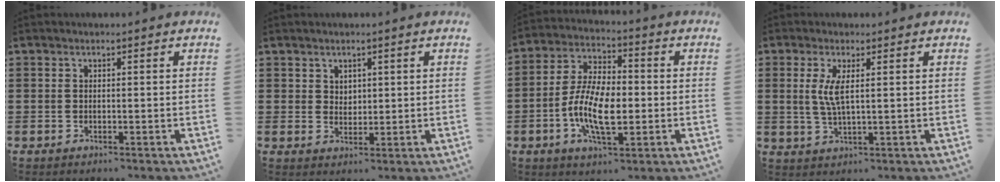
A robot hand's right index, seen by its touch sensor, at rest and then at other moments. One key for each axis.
{"total": 2.1, "fx": 1.3, "fy": 1.7, "fz": 0.3, "tx": -0.011, "ty": 0.008, "tz": 0.025}
{"total": 10.1, "fx": -2.2, "fy": 4.8, "fz": 8.6, "tx": -0.195, "ty": -0.003, "tz": -0.047}
{"total": 4.3, "fx": 1.0, "fy": 0.8, "fz": 4.1, "tx": -0.091, "ty": -0.004, "tz": 0.013}